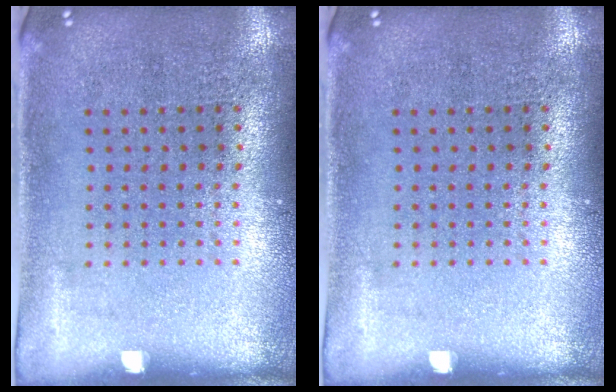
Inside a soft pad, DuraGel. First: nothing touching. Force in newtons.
{"total": 0.0}